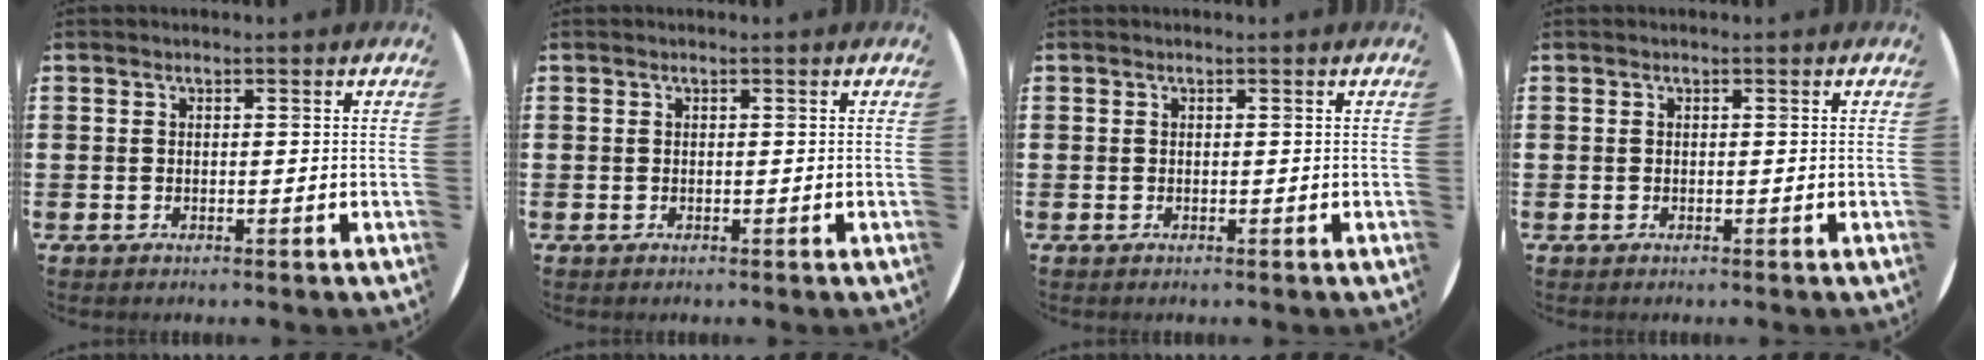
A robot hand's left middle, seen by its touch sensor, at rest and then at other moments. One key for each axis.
{"total": 0.0}
{"total": 0.0}
{"total": 0.0}